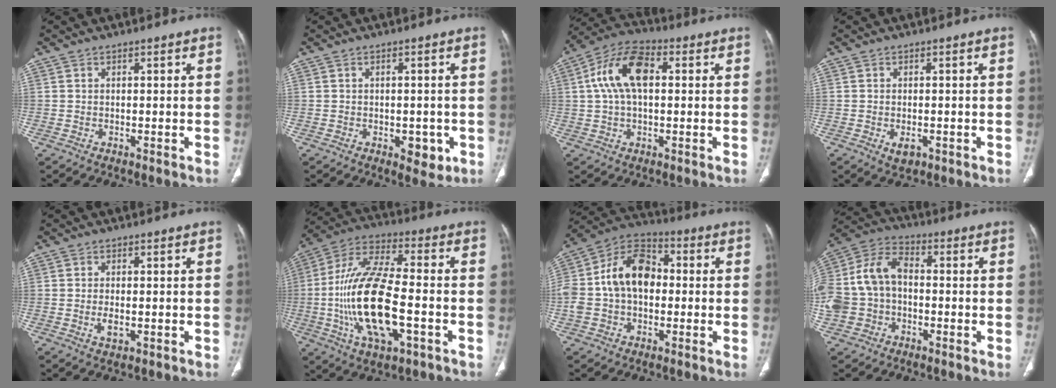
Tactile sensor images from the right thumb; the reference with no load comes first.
{"total": 4.5, "force": [-1.4, 2.6, 3.4], "torque": [-0.023, 0.001, -0.010]}
{"total": 12.1, "force": [2.2, 6.8, 9.8], "torque": [-0.188, 0.029, 0.033]}
{"total": 2.6, "force": [-0.9, 1.5, 1.9], "torque": [-0.026, 0.002, -0.008]}
{"total": 2.6, "force": [-0.5, 1.2, 2.2], "torque": [-0.046, -0.004, -0.008]}
{"total": 21.0, "force": [-4.1, 8.2, 18.9], "torque": [-0.383, 0.023, -0.068]}
{"total": 15.8, "force": [0.3, 10.8, 11.5], "torque": [-0.198, 0.043, -0.004]}
{"total": 15.2, "force": [-1.1, 11.5, 9.9], "torque": [-0.219, 0.044, -0.024]}